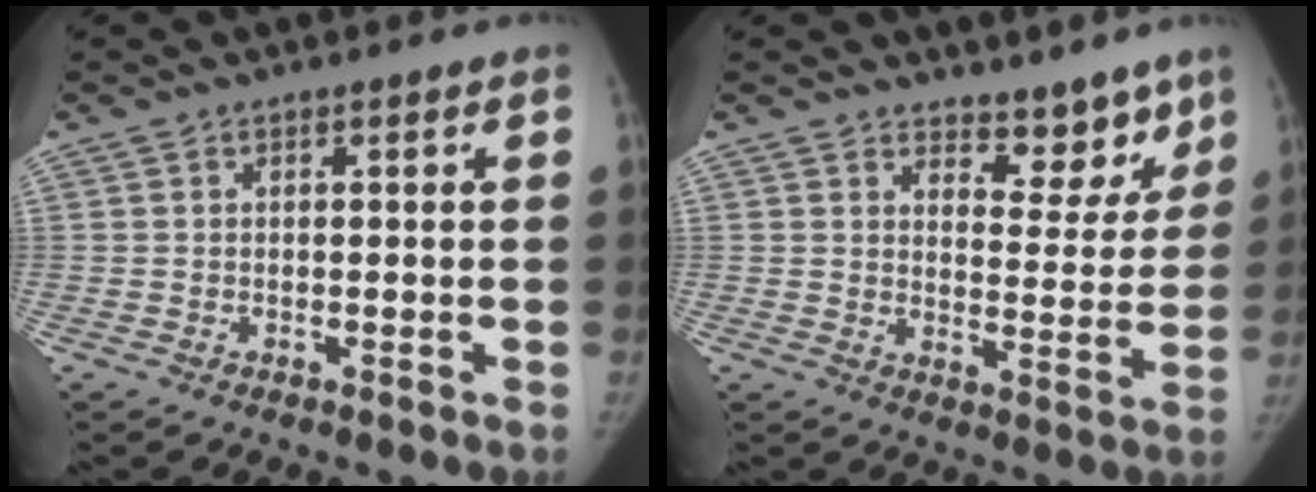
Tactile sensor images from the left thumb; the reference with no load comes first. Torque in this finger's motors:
{"motor_torque": [0.08, 0.09, 0.01, 0.33, -0.01]}